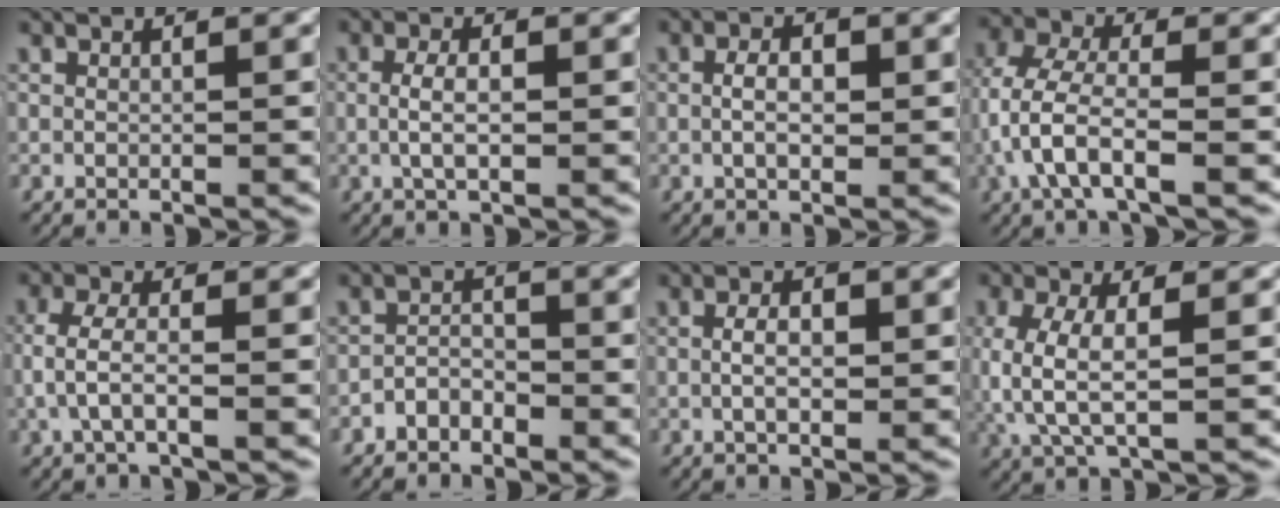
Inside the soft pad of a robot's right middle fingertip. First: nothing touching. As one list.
[{"total": 2.5, "force": [-0.2, 0.8, 2.4], "torque": [-0.044, -0.001, -0.003]}, {"total": 2.7, "force": [-0.2, 1.2, 2.5], "torque": [-0.027, -0.001, -0.006]}, {"total": 6.1, "force": [-1.1, 3.5, 4.8], "torque": [-0.119, -0.027, -0.010]}, {"total": 3.5, "force": [-0.7, 1.7, 3.0], "torque": [-0.068, -0.006, -0.011]}, {"total": 2.4, "force": [-1.9, 1.4, 0.4], "torque": [0.001, -0.002, -0.039]}, {"total": 2.6, "force": [-0.2, 1.0, 2.3], "torque": [-0.027, -0.001, -0.005]}, {"total": 5.0, "force": [-0.3, 2.5, 4.4], "torque": [-0.105, -0.017, 0.005]}]